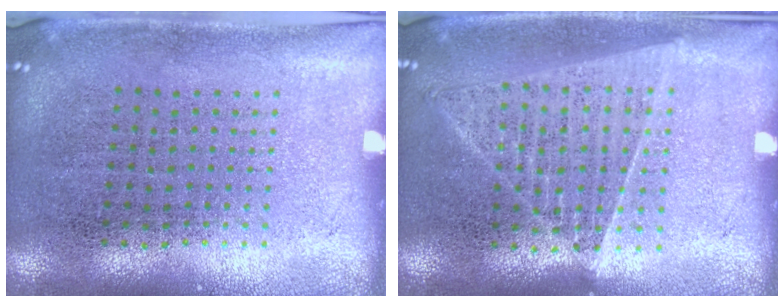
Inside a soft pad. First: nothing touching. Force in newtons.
{"total": 1.4, "press": 1.3, "slide": 0.3}